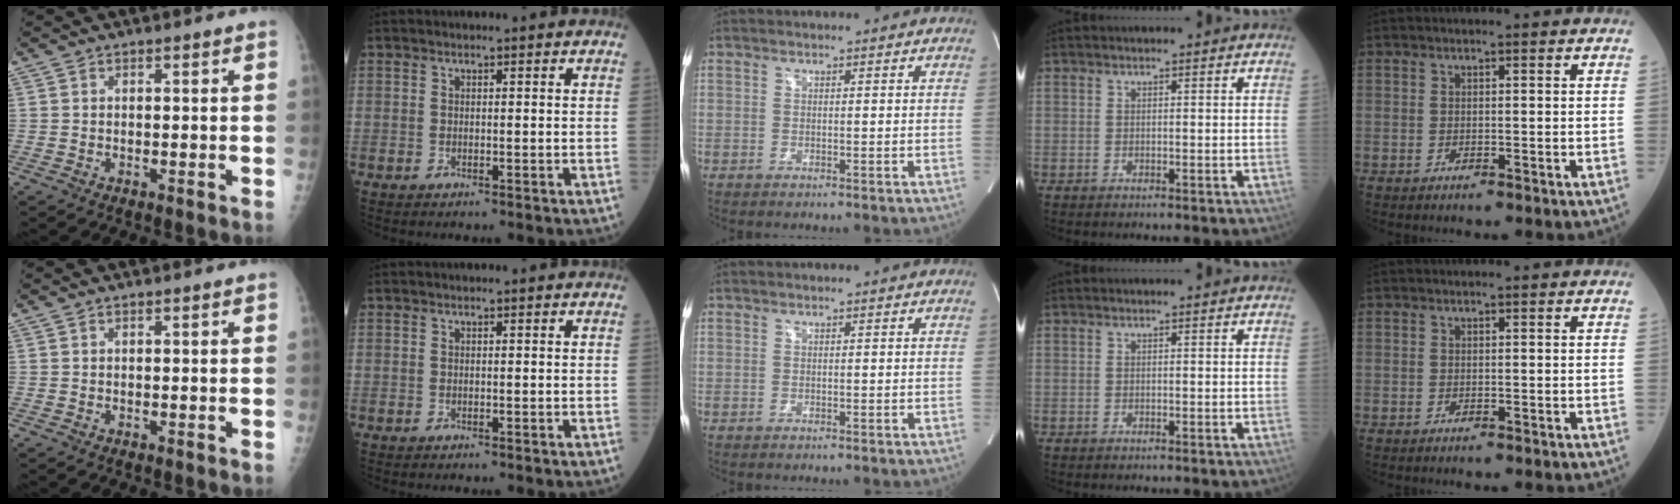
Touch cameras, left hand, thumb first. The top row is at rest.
{}